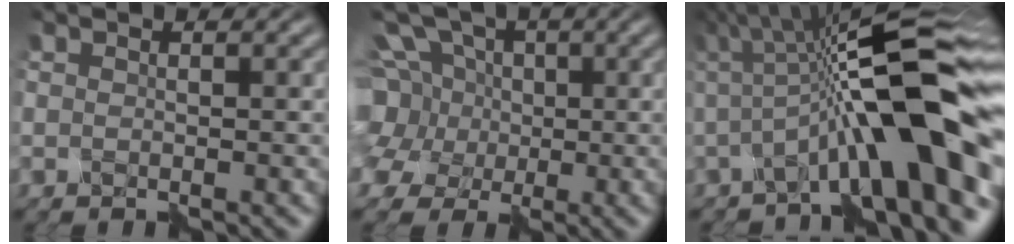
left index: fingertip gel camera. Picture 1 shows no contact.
{"total": 12.3, "force": [1.8, 10.5, 6.1], "torque": [-0.155, 0.037, -0.006]}
{"total": 12.9, "force": [-1.3, 2.4, 12.6], "torque": [-0.181, 0.024, -0.028]}